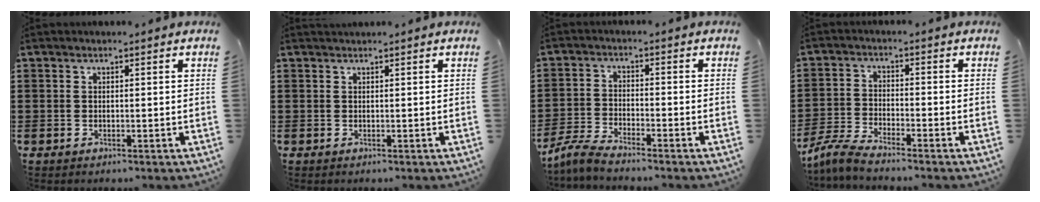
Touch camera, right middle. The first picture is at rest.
{"total": 0.7, "force": [0.7, 0.0, 0.0], "torque": [-0.001, -0.003, 0.013]}
{"total": 3.9, "force": [-3.5, 0.1, 1.6], "torque": [-0.051, -0.008, -0.075]}
{"total": 4.2, "force": [-3.8, 0.0, 1.9], "torque": [-0.054, -0.010, -0.079]}